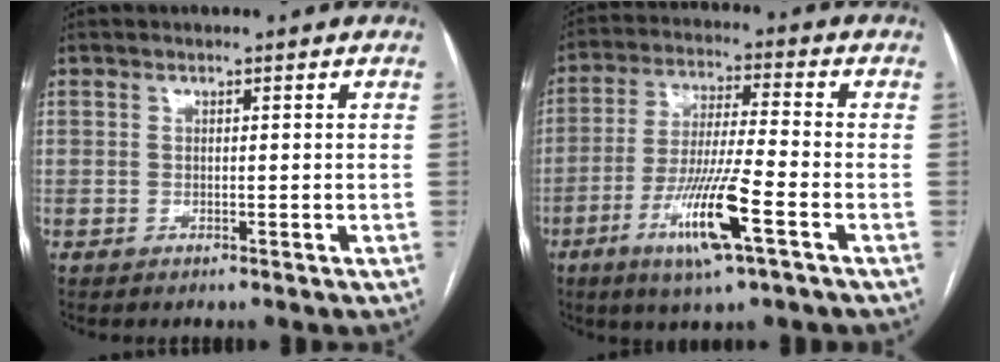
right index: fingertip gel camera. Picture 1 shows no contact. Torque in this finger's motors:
{"motor_torque": [2.02, -0.12, 1.05, 0.21]}